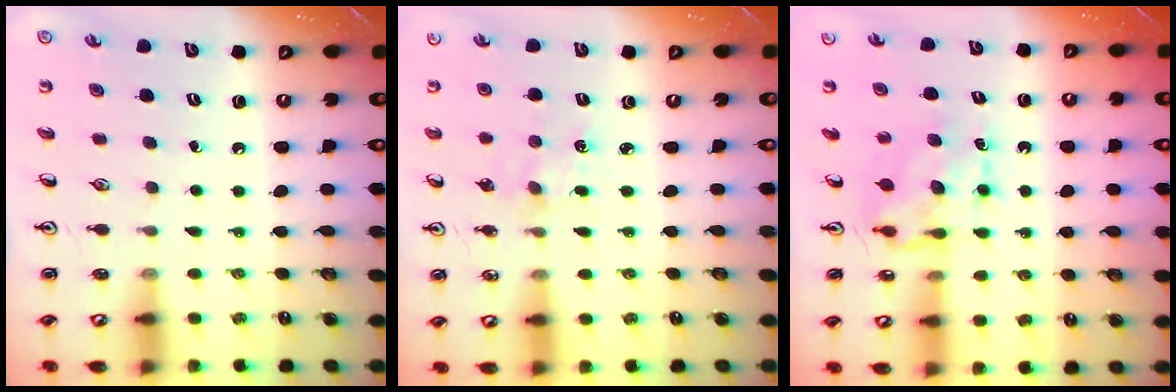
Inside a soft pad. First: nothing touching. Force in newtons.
{"total": 3.1, "press": 3.1, "slide": 0.4}
{"total": 7.1, "press": 7.1, "slide": 0.6}